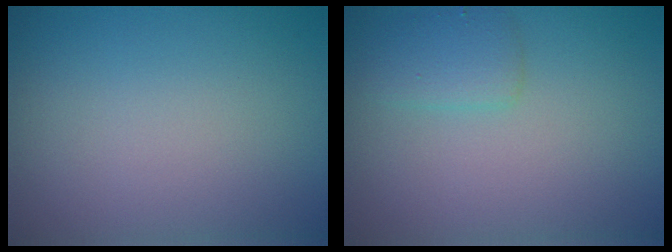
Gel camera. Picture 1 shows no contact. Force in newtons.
{"total": 1.8, "press": 1.8, "slide": 0.2}